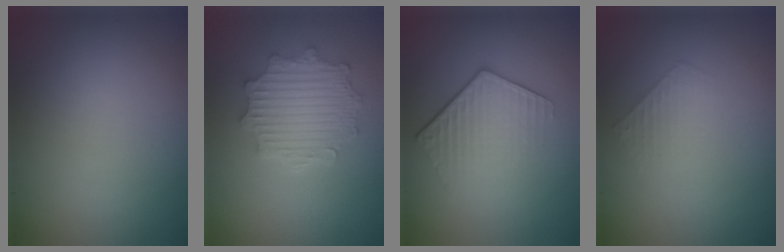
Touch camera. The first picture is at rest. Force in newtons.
{"total": 4.9, "press": 3.9, "slide": 3.0}
{"total": 4.0, "press": 2.8, "slide": 2.9}
{"total": 1.5, "press": 1.5, "slide": 0.3}